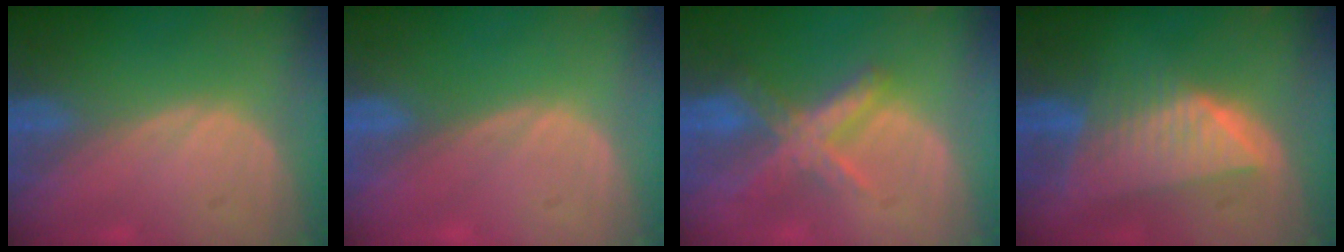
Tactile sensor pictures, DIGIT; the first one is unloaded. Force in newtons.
{"total": 0.0}
{"total": 7.2, "press": 6.1, "slide": 3.8}
{"total": 7.6, "press": 7.0, "slide": 3.0}